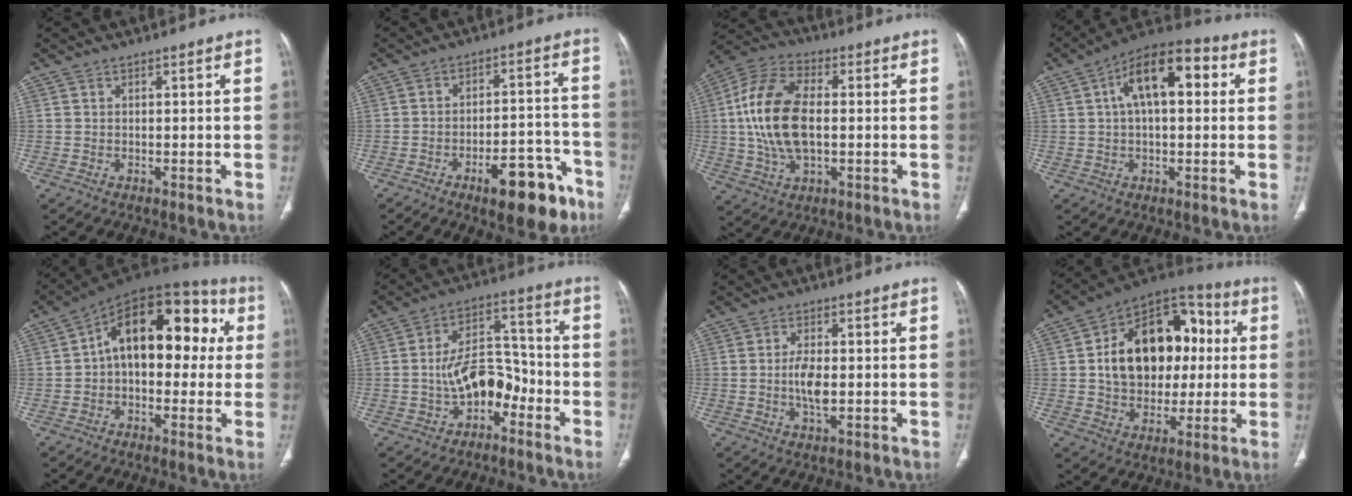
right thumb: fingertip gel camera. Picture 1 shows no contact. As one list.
[{"total": 11.8, "force": [-7.1, 4.9, 8.1], "torque": [-0.083, 0.056, -0.096]}, {"total": 16.4, "force": [0.3, 8.9, 13.7], "torque": [-0.281, 0.016, 0.004]}, {"total": 13.8, "force": [3.3, 6.8, 11.6], "torque": [-0.177, 0.030, 0.046]}, {"total": 19.1, "force": [2.4, 11.1, 15.3], "torque": [-0.181, 0.053, 0.024]}, {"total": 11.0, "force": [-3.8, 6.9, 7.6], "torque": [-0.105, 0.056, -0.068]}, {"total": 5.0, "force": [-0.4, 2.3, 4.5], "torque": [-0.087, -0.002, -0.008]}, {"total": 22.5, "force": [2.4, 15.8, 15.8], "torque": [-0.215, 0.030, 0.043]}]